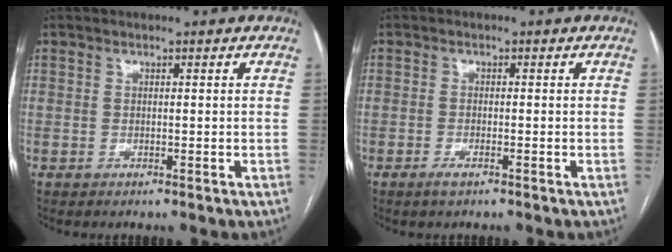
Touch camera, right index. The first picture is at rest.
{"total": 1.6, "force": [-1.1, 0.3, 1.1], "torque": [-0.025, -0.002, -0.019]}